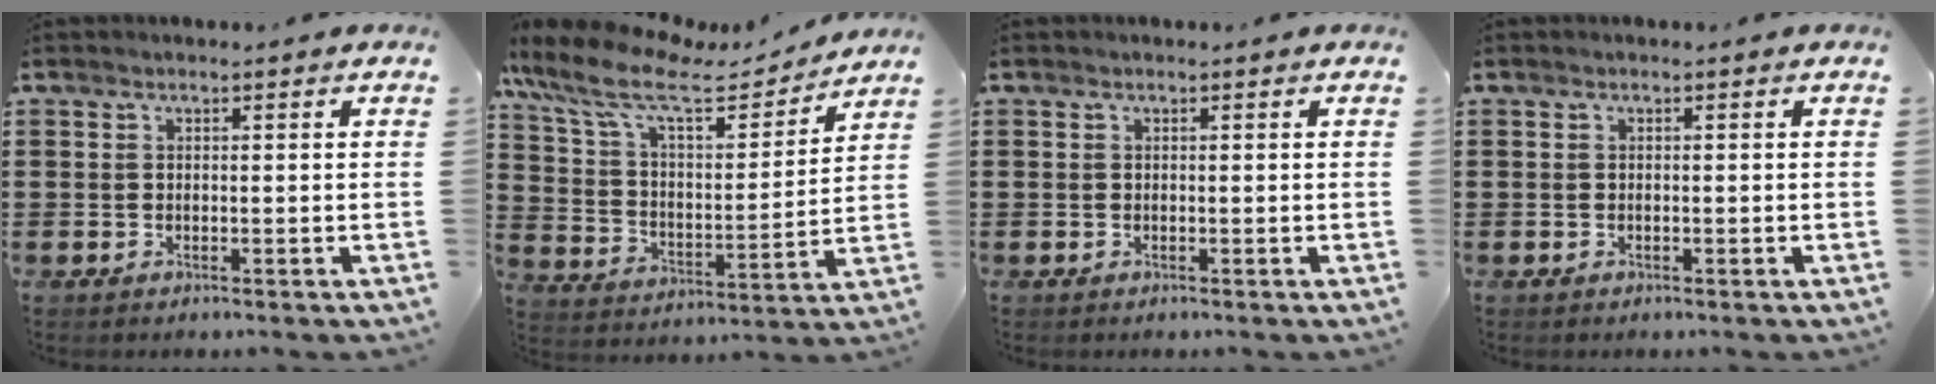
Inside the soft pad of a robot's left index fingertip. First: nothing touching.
{"total": 12.0, "force": [9.2, 3.5, 6.8], "torque": [-0.174, -0.042, 0.155]}
{"total": 0.0}
{"total": 0.0}